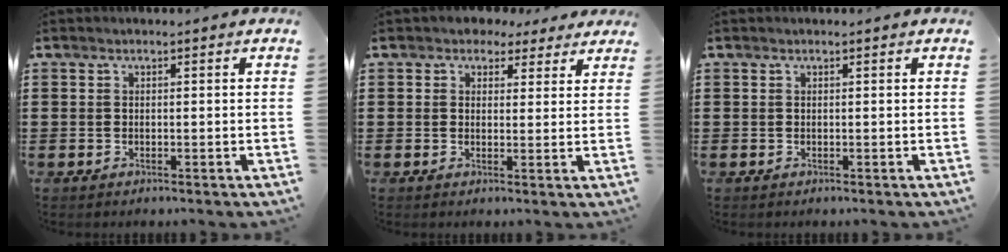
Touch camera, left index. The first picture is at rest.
{"total": 3.0, "force": [2.3, 1.8, 0.6], "torque": [-0.017, 0.002, 0.040]}
{"total": 0.0}